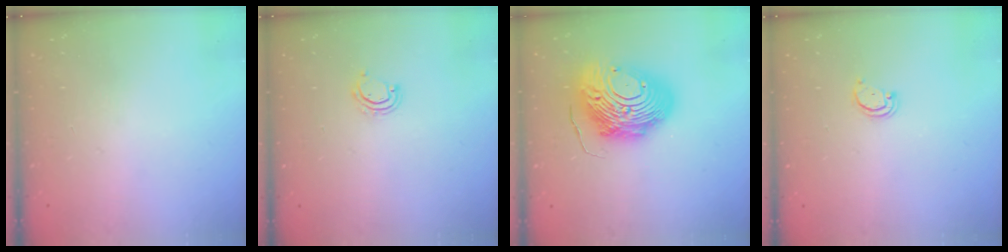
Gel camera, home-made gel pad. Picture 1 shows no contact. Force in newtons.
{"total": 2.7, "press": 2.7, "slide": 0.2}
{"total": 19.8, "press": 19.7, "slide": 1.9}
{"total": 2.1, "press": 2.1, "slide": 0.2}